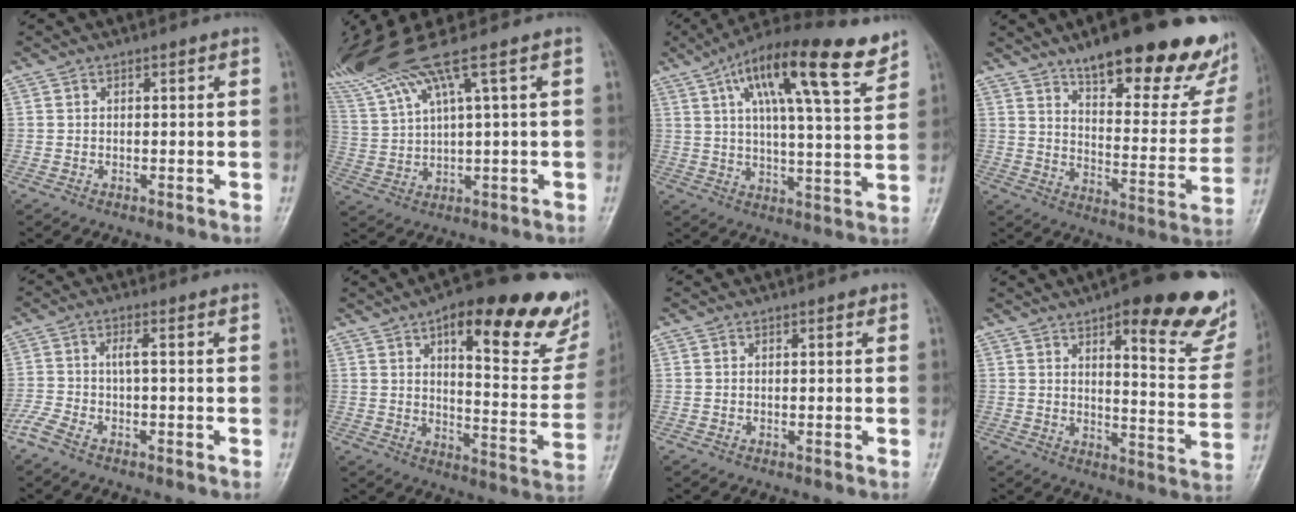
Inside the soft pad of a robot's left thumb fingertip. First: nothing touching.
{"total": 14.6, "force": [9.3, 0.9, 11.2], "torque": [-0.246, -0.004, 0.187]}
{"total": 18.9, "force": [10.6, 4.7, 14.9], "torque": [-0.222, -0.017, 0.168]}
{"total": 27.3, "force": [17.9, 8.6, 18.8], "torque": [-0.215, -0.074, 0.250]}
{"total": 4.5, "force": [-2.2, 0.5, 3.9], "torque": [-0.107, 0.016, -0.041]}
{"total": 25.2, "force": [14.2, 8.4, 19.0], "torque": [-0.206, -0.045, 0.193]}
{"total": 0.0}
{"total": 21.4, "force": [12.4, 6.4, 16.2], "torque": [-0.160, -0.062, 0.159]}